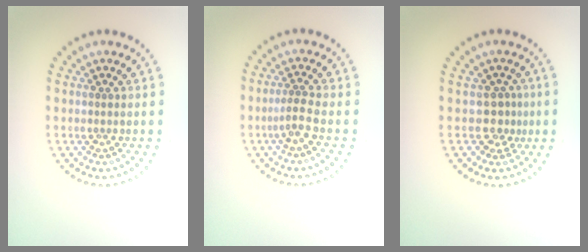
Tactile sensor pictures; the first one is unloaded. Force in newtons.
{"total": 1.8, "press": 1.3, "slide": 1.3}
{"total": 2.0, "press": 1.5, "slide": 1.3}